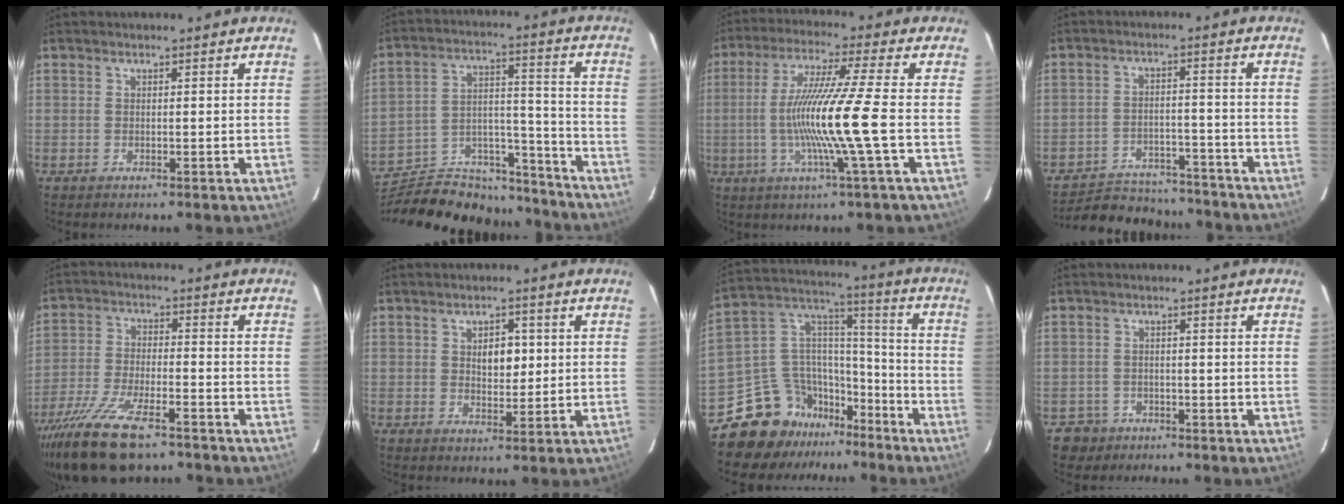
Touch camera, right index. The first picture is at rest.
{"total": 19.6, "force": [-18.7, 4.6, 3.7], "torque": [-0.085, 0.034, -0.281]}
{"total": 12.6, "force": [-2.1, -2.1, 12.2], "torque": [-0.240, -0.013, -0.043]}
{"total": 14.6, "force": [-13.8, 4.0, 2.7], "torque": [-0.046, 0.012, -0.193]}
{"total": 13.8, "force": [-10.3, 3.4, 8.6], "torque": [-0.171, -0.034, -0.185]}
{"total": 4.1, "force": [0.8, 2.3, 3.3], "torque": [-0.049, 0.002, 0.017]}
{"total": 15.7, "force": [-11.9, 9.8, 3.0], "torque": [-0.047, 0.101, -0.201]}
{"total": 3.3, "force": [-1.7, 2.8, -0.5], "torque": [0.011, 0.010, -0.027]}